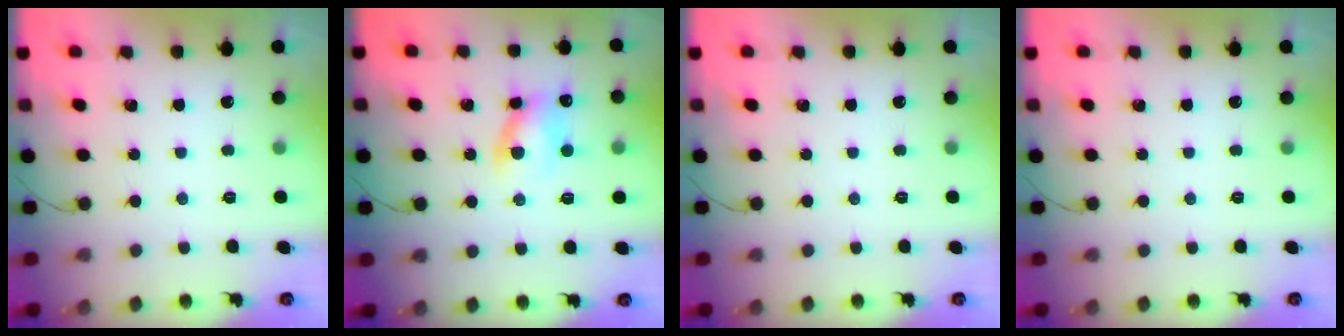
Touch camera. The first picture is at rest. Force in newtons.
{"total": 8.6, "press": 8.4, "slide": 1.5}
{"total": 0.0}
{"total": 0.0}